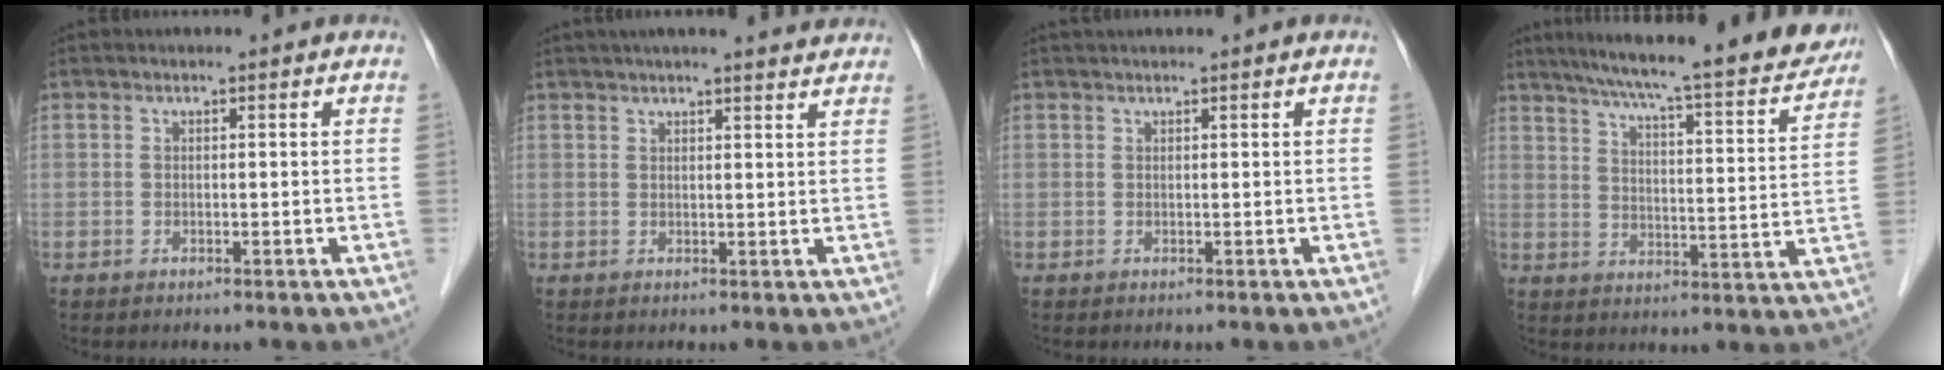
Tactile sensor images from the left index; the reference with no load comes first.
{"total": 9.8, "force": [8.7, 0.8, 4.3], "torque": [-0.056, 0.021, 0.097]}
{"total": 1.5, "force": [1.3, -0.3, 0.7], "torque": [-0.008, 0.019, 0.029]}
{"total": 24.0, "force": [20.9, 2.2, 11.7], "torque": [-0.182, -0.030, 0.269]}